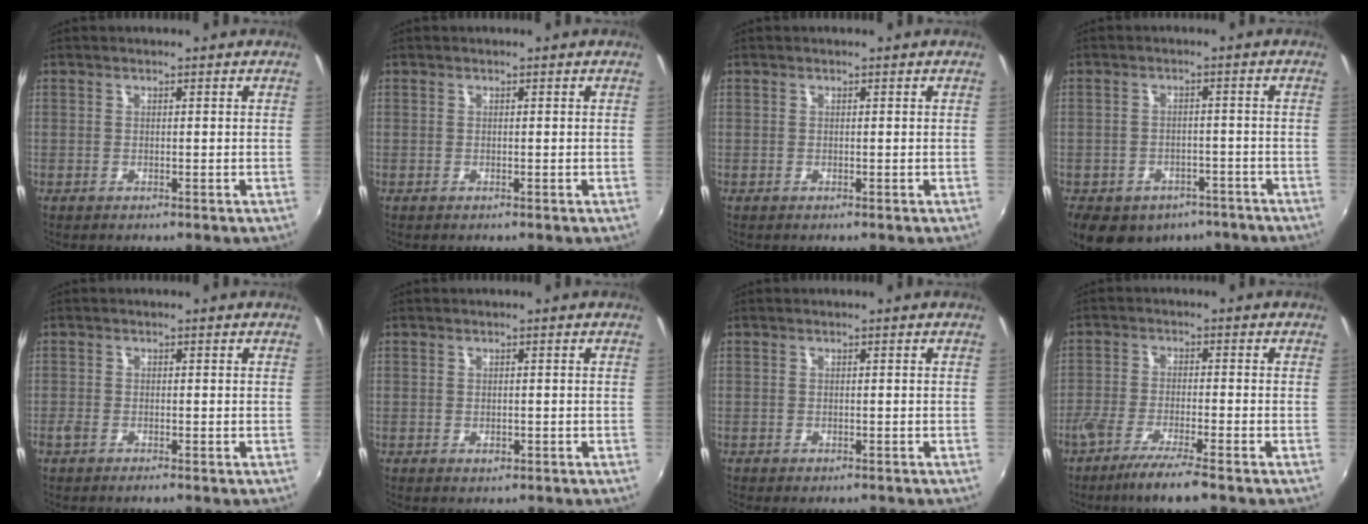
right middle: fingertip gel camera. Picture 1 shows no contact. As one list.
[{"total": 0.0}, {"total": 0.0}, {"total": 15.3, "force": [-9.9, 9.7, 6.5], "torque": [-0.157, -0.005, -0.126]}, {"total": 1.9, "force": [-1.4, 0.6, 1.1], "torque": [-0.026, -0.007, -0.030]}, {"total": 1.4, "force": [-0.7, 0.9, 0.8], "torque": [-0.012, -0.001, -0.008]}, {"total": 1.7, "force": [-1.3, 0.7, 0.8], "torque": [-0.017, -0.009, -0.017]}, {"total": 8.1, "force": [-6.1, 0.4, 5.4], "torque": [-0.118, -0.023, -0.110]}]